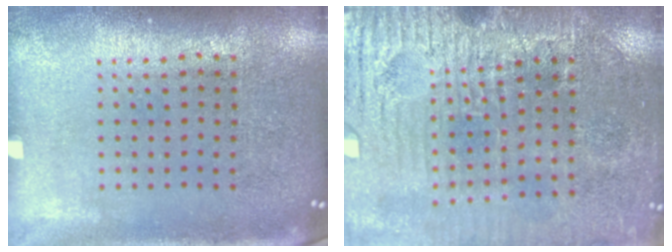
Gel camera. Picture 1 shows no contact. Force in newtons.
{"total": 3.7, "press": 3.7, "slide": 0.1}